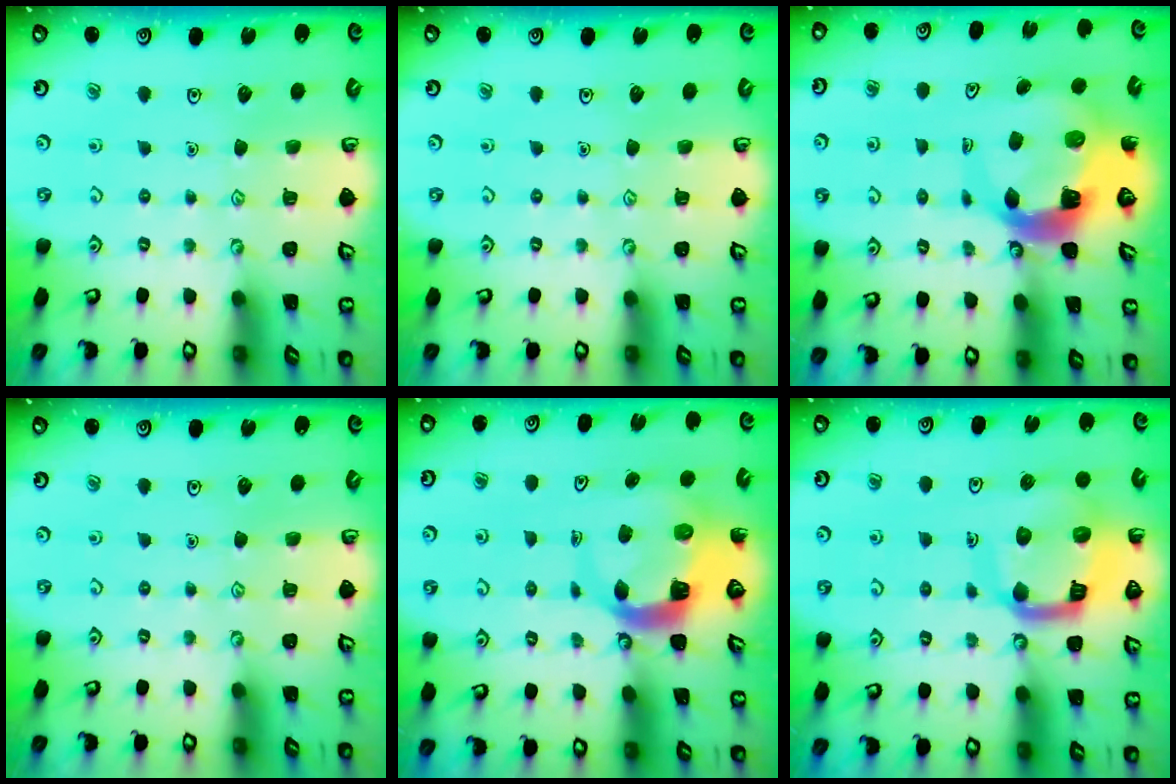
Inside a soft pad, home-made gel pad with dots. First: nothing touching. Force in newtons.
{"total": 0.0}
{"total": 8.7, "press": 8.5, "slide": 1.4}
{"total": 0.0}
{"total": 6.2, "press": 6.1, "slide": 0.9}
{"total": 15.1, "press": 14.9, "slide": 1.8}